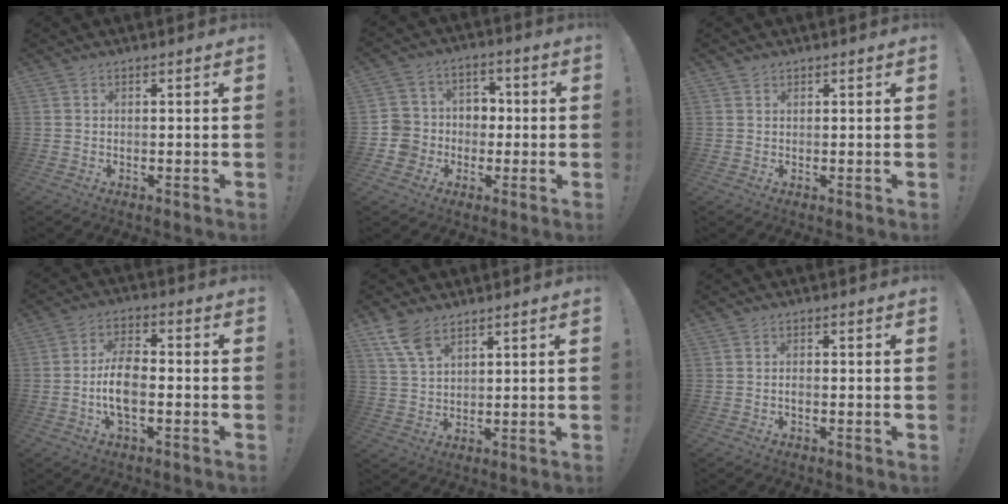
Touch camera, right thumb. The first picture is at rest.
{"total": 9.9, "force": [-2.7, 9.2, 2.3], "torque": [-0.042, 0.035, -0.043]}
{"total": 0.9, "force": [0.7, 0.5, 0.1], "torque": [0.004, -0.002, 0.013]}
{"total": 9.4, "force": [-2.3, 4.6, 7.9], "torque": [-0.155, 0.008, -0.040]}
{"total": 7.7, "force": [5.1, 3.7, 4.4], "torque": [-0.086, -0.018, 0.100]}
{"total": 1.2, "force": [-0.7, 0.4, 0.8], "torque": [-0.022, 0.005, -0.012]}